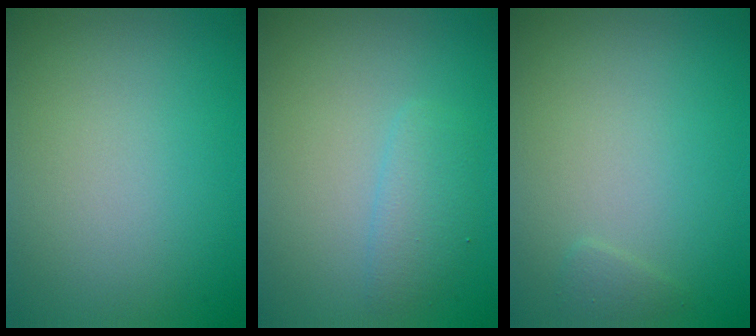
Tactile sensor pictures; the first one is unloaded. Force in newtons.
{"total": 1.9, "press": 1.9, "slide": 0.1}
{"total": 0.7, "press": 0.7, "slide": 0.1}